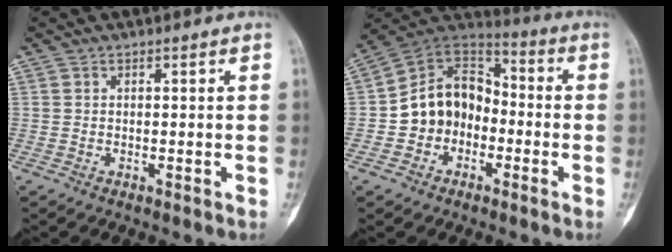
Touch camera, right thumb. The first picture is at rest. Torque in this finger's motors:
{"motor_torque": [0.18, 0.19, 0.93, -0.28, 0.07]}